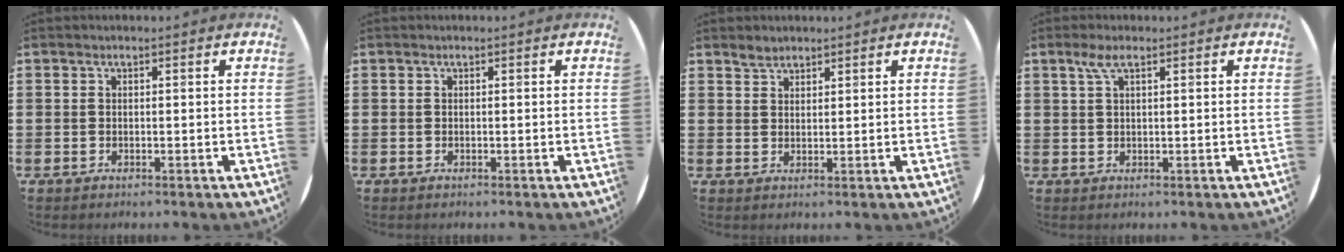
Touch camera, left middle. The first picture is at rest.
{"total": 0.0}
{"total": 1.9, "force": [1.8, 0.7, 0.1], "torque": [-0.003, 0.003, 0.035]}
{"total": 2.4, "force": [1.3, 0.5, 1.9], "torque": [-0.041, 0.006, 0.021]}